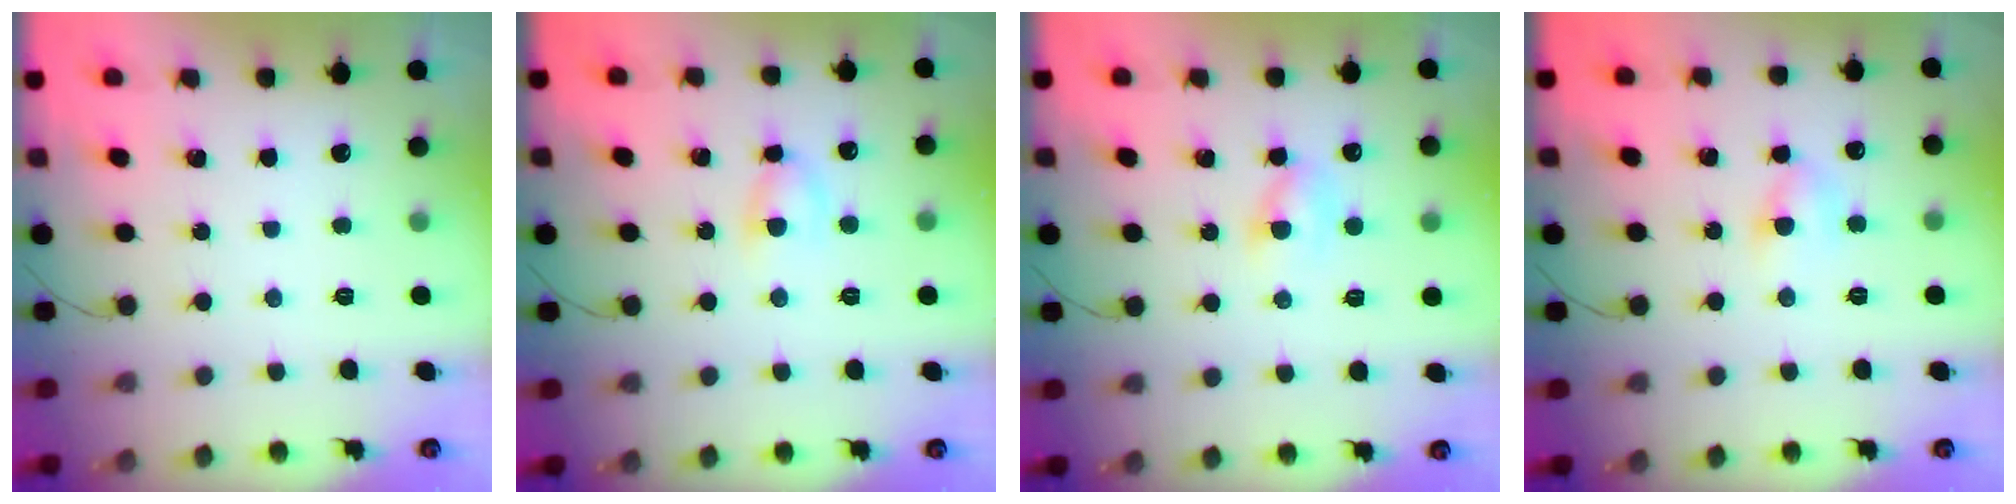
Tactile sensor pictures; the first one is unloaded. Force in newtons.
{"total": 5.0, "press": 4.8, "slide": 1.5}
{"total": 3.3, "press": 3.0, "slide": 1.3}
{"total": 5.3, "press": 5.1, "slide": 1.3}